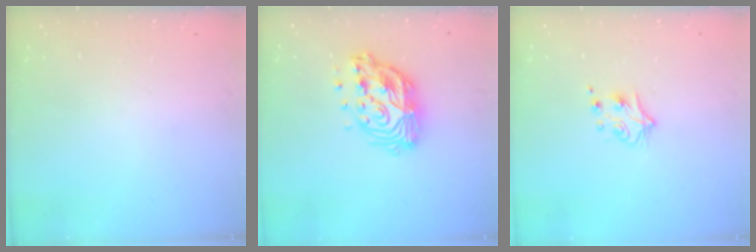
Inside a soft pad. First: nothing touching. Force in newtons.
{"total": 15.0, "press": 14.9, "slide": 1.3}
{"total": 5.0, "press": 4.9, "slide": 0.6}